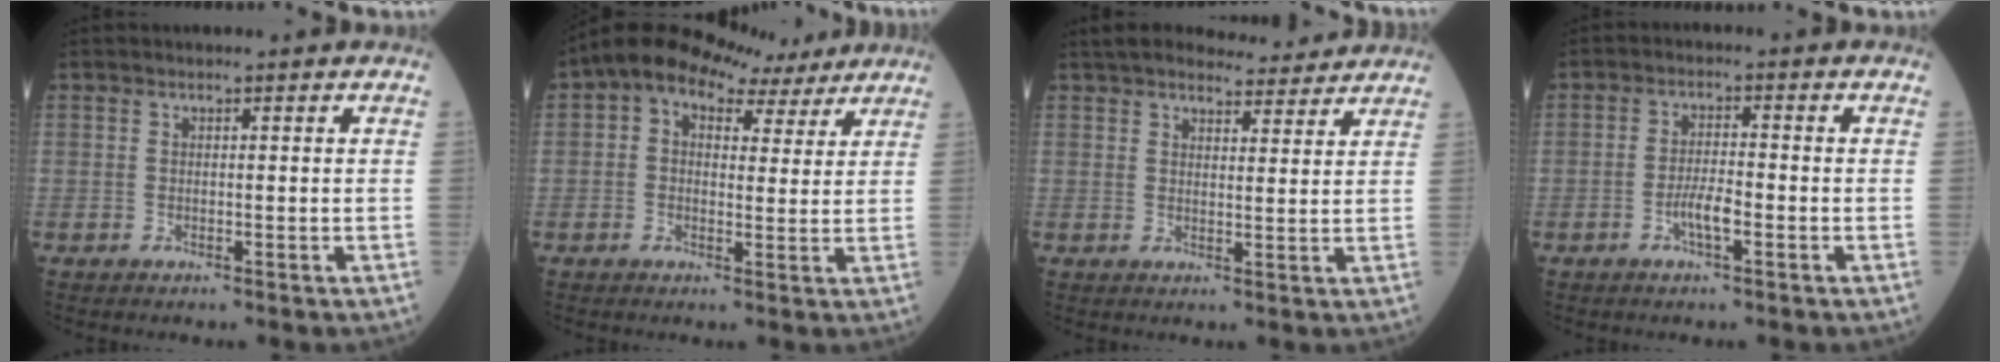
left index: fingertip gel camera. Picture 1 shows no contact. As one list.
[{"total": 9.0, "force": [5.9, 4.9, 4.7], "torque": [-0.077, 0.042, 0.088]}, {"total": 8.2, "force": [7.7, 1.8, 2.3], "torque": [-0.032, 0.011, 0.102]}, {"total": 3.7, "force": [-1.7, 0.7, 3.2], "torque": [-0.063, 0.000, -0.035]}]